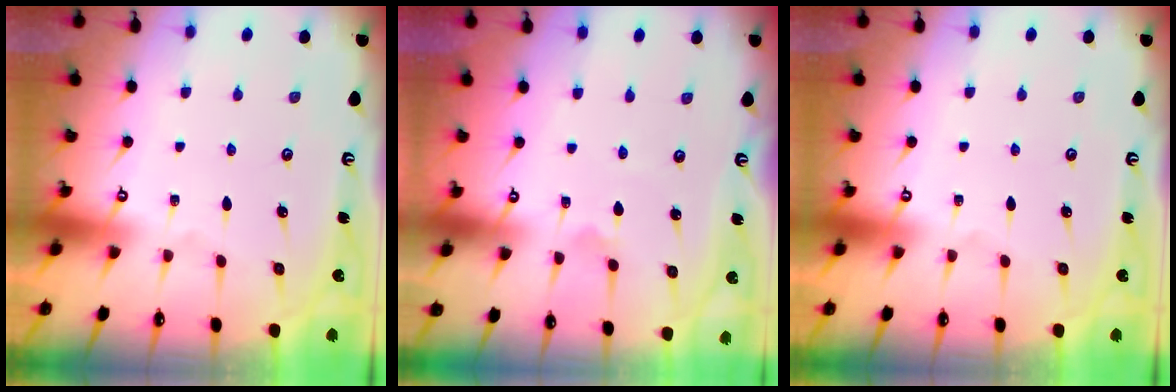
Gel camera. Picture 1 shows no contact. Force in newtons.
{"total": 1.7, "press": 1.7, "slide": 0.2}
{"total": 0.0}